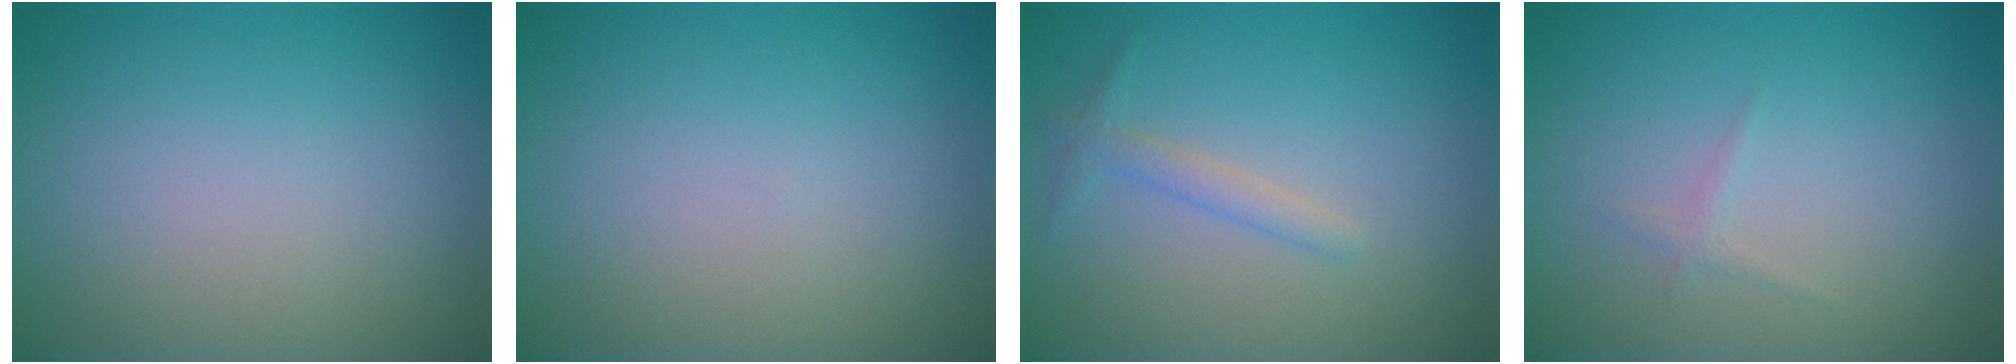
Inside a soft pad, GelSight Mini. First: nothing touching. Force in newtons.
{"total": 0.0}
{"total": 1.4, "press": 1.4, "slide": 0.1}
{"total": 0.6, "press": 0.6, "slide": 0.0}